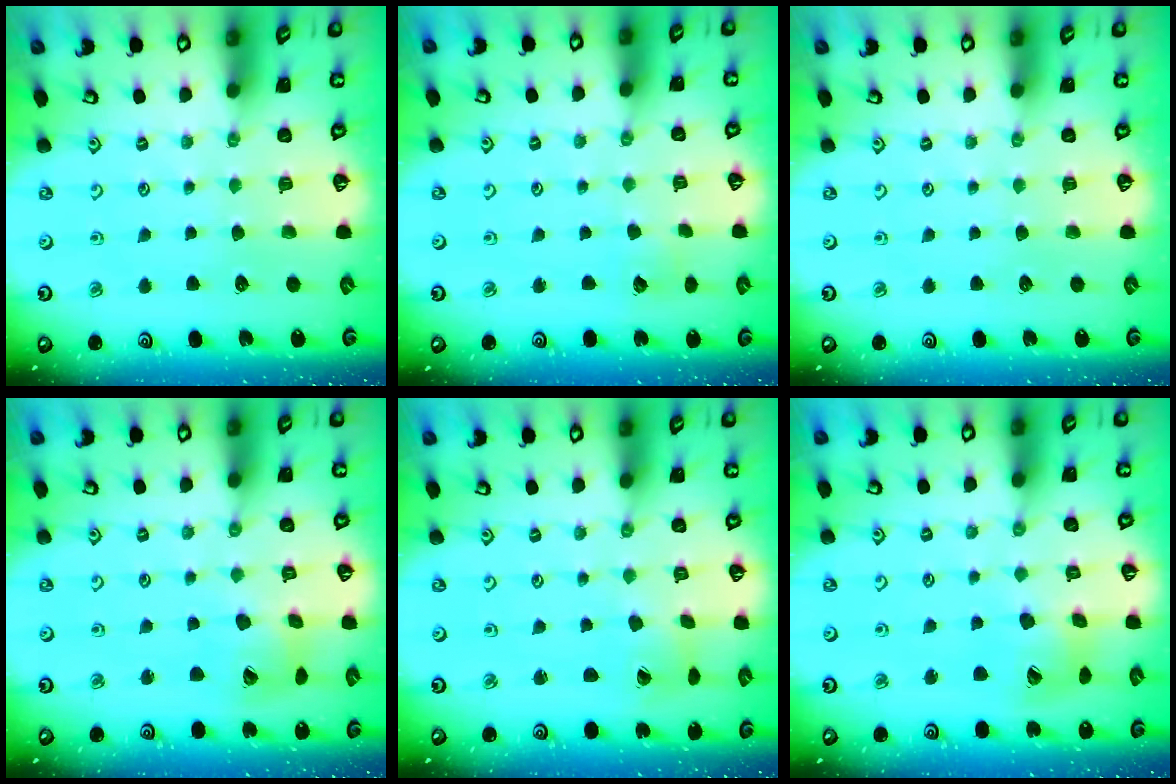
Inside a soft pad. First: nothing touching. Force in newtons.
{"total": 4.2, "press": 4.1, "slide": 0.5}
{"total": 0.0}
{"total": 9.6, "press": 9.6, "slide": 1.2}
{"total": 1.6, "press": 1.6, "slide": 0.3}
{"total": 12.8, "press": 12.7, "slide": 1.6}